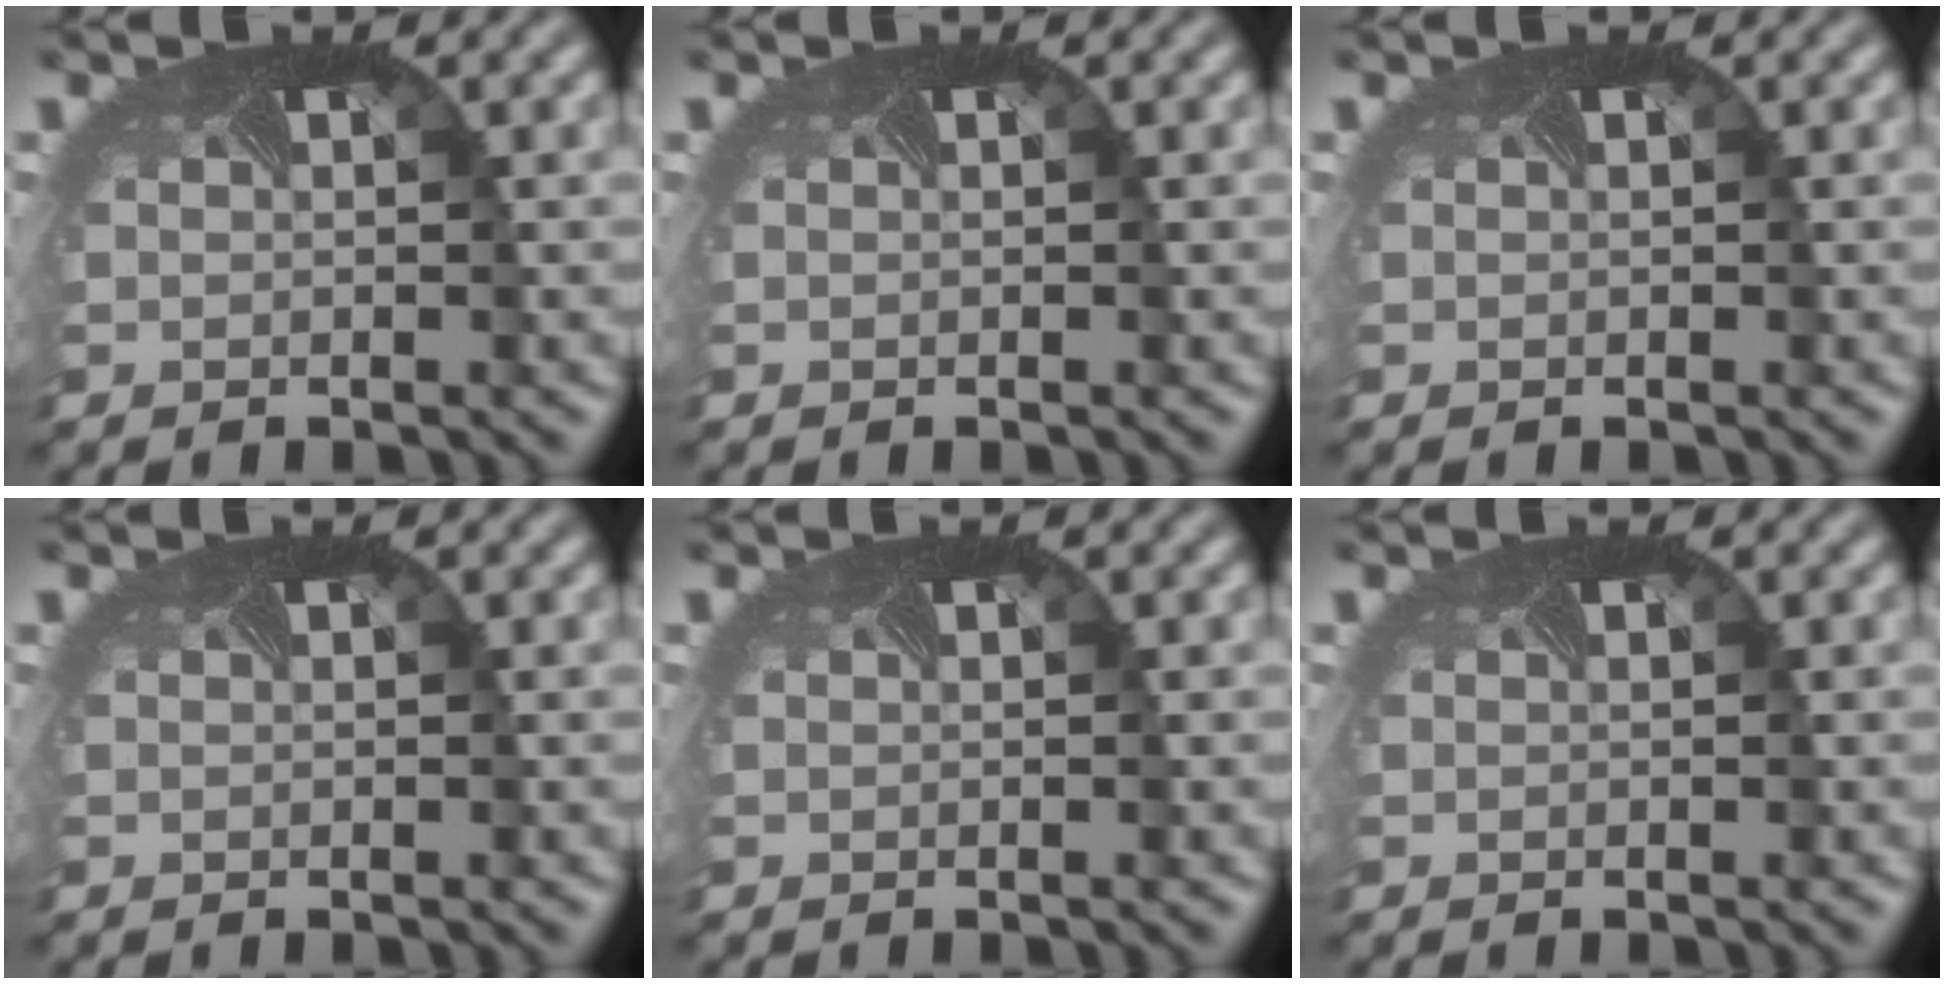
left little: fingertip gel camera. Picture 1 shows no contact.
{"total": 0.0}
{"total": 0.0}
{"total": 0.0}
{"total": 0.0}
{"total": 0.0}